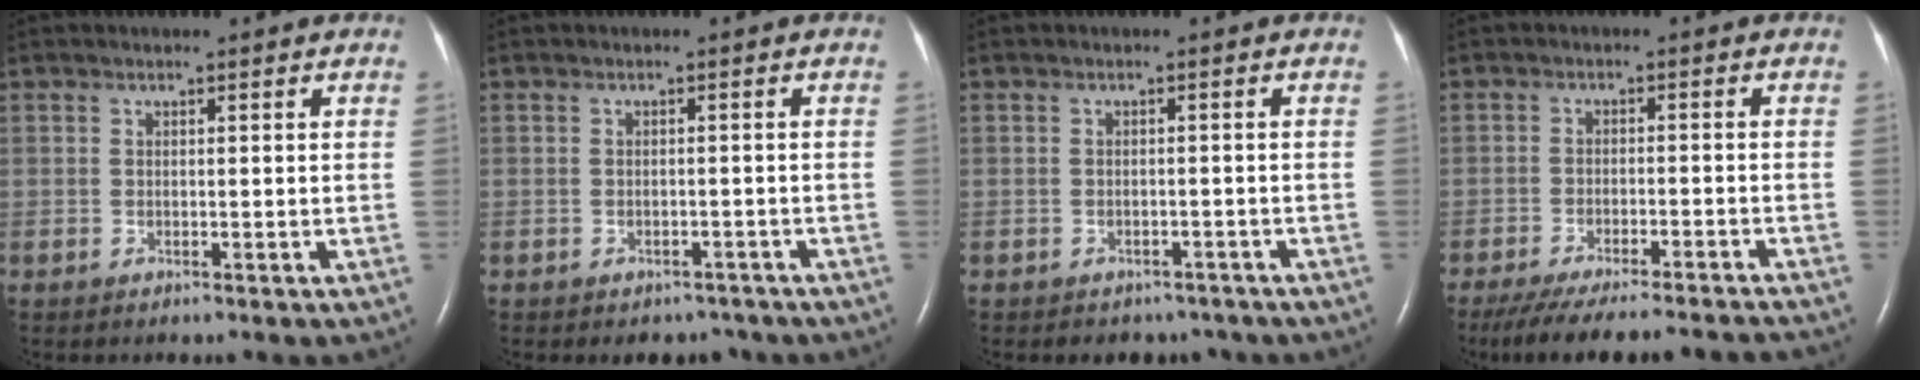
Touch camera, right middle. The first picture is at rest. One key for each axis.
{"total": 3.2, "fx": -2.6, "fy": 1.8, "fz": 0.3, "tx": -0.002, "ty": 0.009, "tz": -0.032}
{"total": 4.3, "fx": -3.6, "fy": 2.2, "fz": 0.3, "tx": -0.003, "ty": 0.012, "tz": -0.040}
{"total": 17.8, "fx": -16.2, "fy": 1.2, "fz": 7.2, "tx": -0.116, "ty": -0.035, "tz": -0.223}